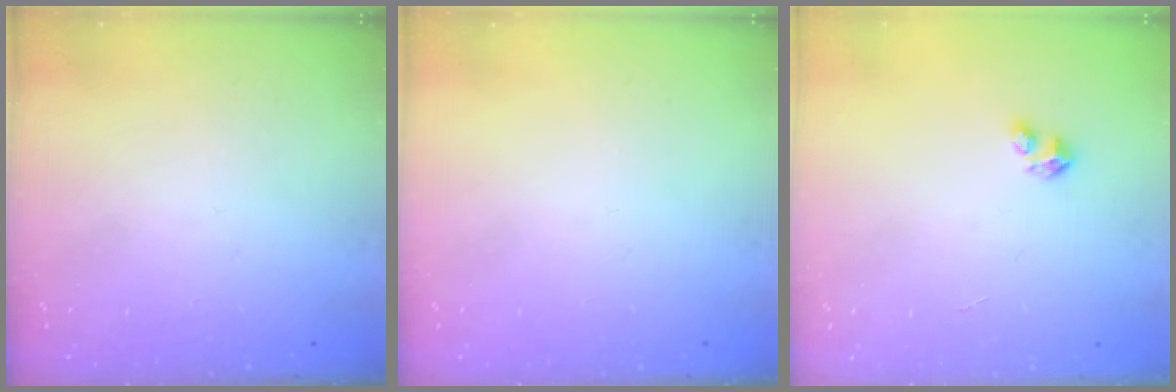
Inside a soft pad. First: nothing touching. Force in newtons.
{"total": 0.0}
{"total": 3.0, "press": 2.9, "slide": 0.2}